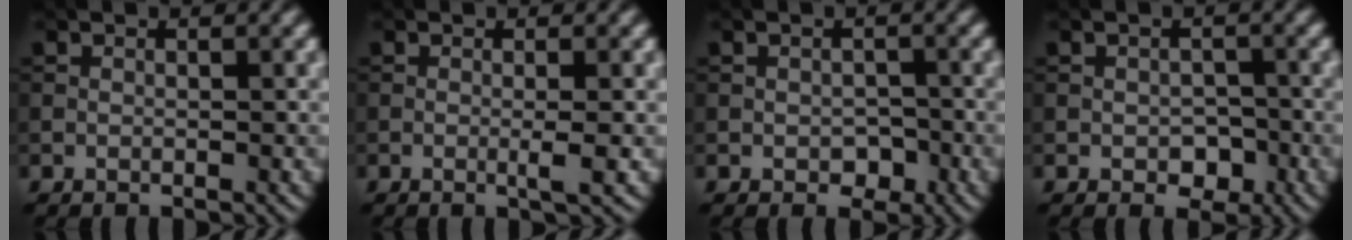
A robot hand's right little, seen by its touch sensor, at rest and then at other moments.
{"total": 1.5, "force": [-0.1, 0.1, 1.5], "torque": [-0.026, -0.003, -0.007]}
{"total": 1.7, "force": [-0.6, 1.2, 1.0], "torque": [-0.016, -0.005, -0.008]}
{"total": 2.2, "force": [-0.7, 1.5, 1.4], "torque": [-0.020, -0.005, -0.010]}